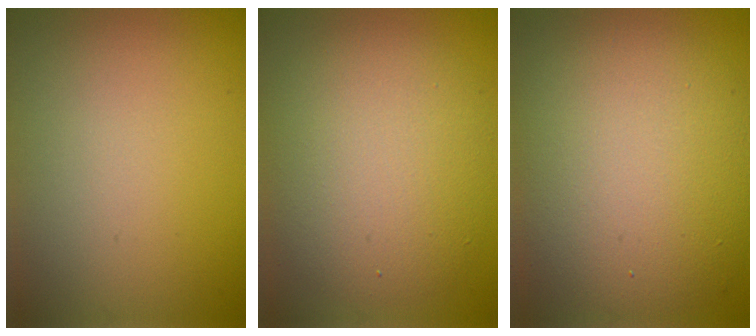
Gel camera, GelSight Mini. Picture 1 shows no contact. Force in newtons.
{"total": 7.1, "press": 7.1, "slide": 0.6}
{"total": 10.7, "press": 10.7, "slide": 0.7}